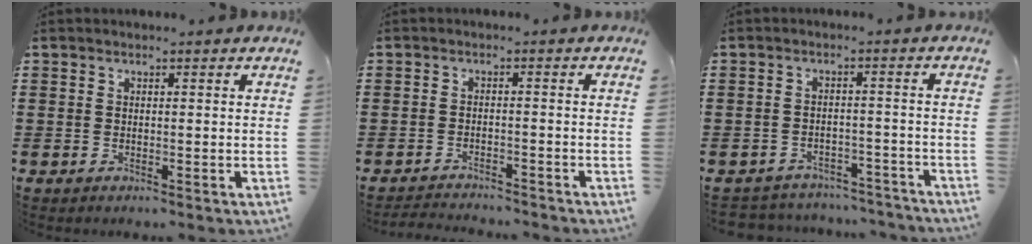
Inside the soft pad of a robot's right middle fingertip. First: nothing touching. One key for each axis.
{"total": 2.4, "fx": -2.4, "fy": 0.0, "fz": 0.0, "tx": -0.007, "ty": -0.003, "tz": -0.051}
{"total": 3.5, "fx": -3.5, "fy": 0.4, "fz": -0.1, "tx": -0.006, "ty": 0.000, "tz": -0.074}